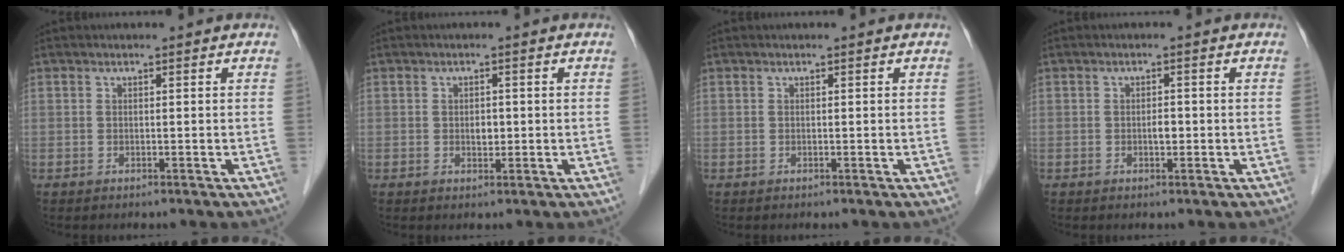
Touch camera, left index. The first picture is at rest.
{"total": 1.6, "force": [-0.1, 1.1, 1.2], "torque": [-0.020, 0.001, 0.000]}
{"total": 0.0}
{"total": 1.3, "force": [-0.3, 0.6, 1.1], "torque": [-0.020, 0.002, -0.005]}